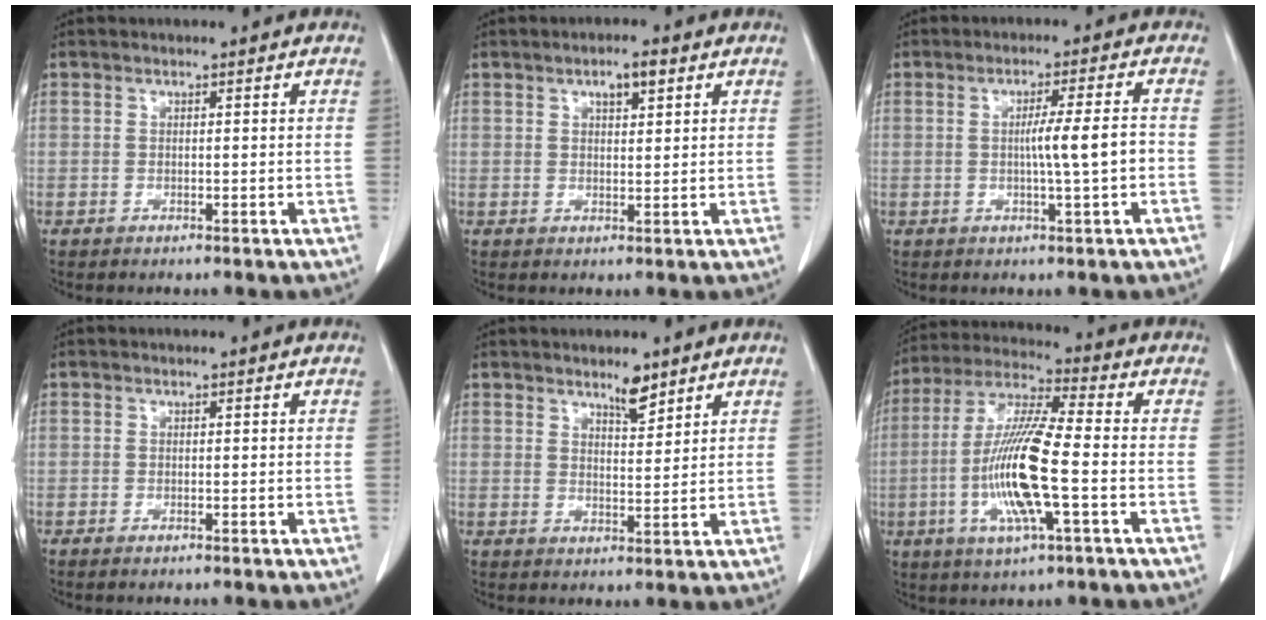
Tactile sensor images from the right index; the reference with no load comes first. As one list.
[{"total": 3.3, "force": [1.8, 0.9, 2.6], "torque": [-0.045, 0.002, 0.028]}, {"total": 5.3, "force": [-0.7, -0.5, 5.2], "torque": [-0.083, -0.002, -0.013]}, {"total": 0.5, "force": [-0.4, 0.1, 0.3], "torque": [-0.011, -0.002, -0.006]}, {"total": 3.7, "force": [2.9, 0.9, 2.1], "torque": [-0.037, -0.004, 0.048]}, {"total": 14.6, "force": [-3.0, 1.2, 14.2], "torque": [-0.290, -0.010, -0.061]}]